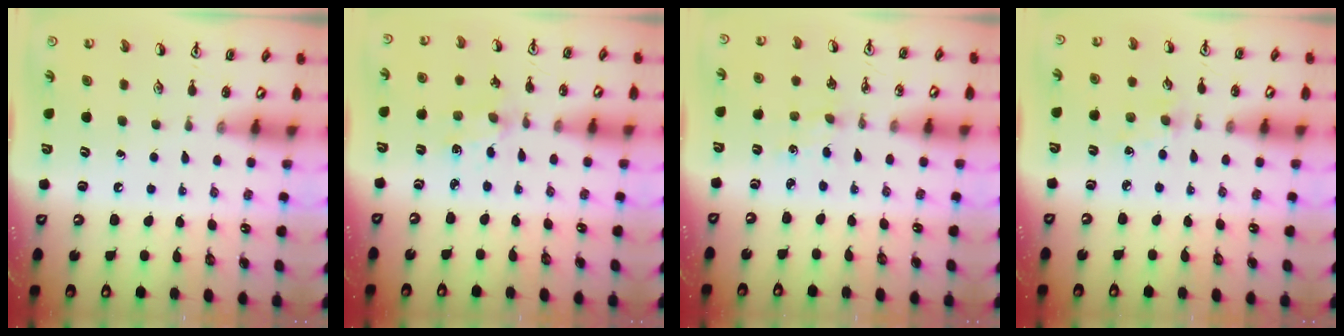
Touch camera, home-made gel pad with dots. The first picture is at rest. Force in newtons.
{"total": 1.5, "press": 1.4, "slide": 0.4}
{"total": 0.0}
{"total": 2.6, "press": 2.5, "slide": 0.5}